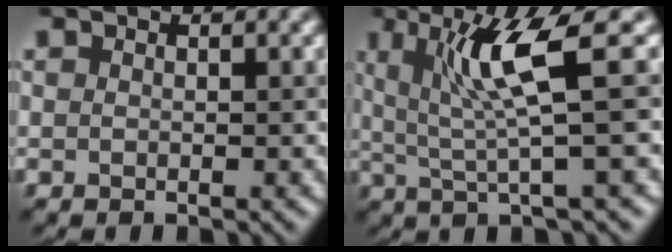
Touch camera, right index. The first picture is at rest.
{"total": 5.9, "force": [1.9, 0.6, 5.6], "torque": [-0.111, 0.001, 0.037]}